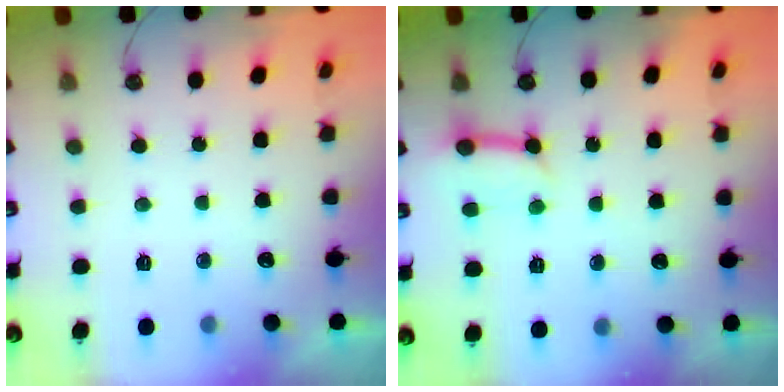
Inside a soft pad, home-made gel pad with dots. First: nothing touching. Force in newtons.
{"total": 9.9, "press": 9.9, "slide": 1.1}